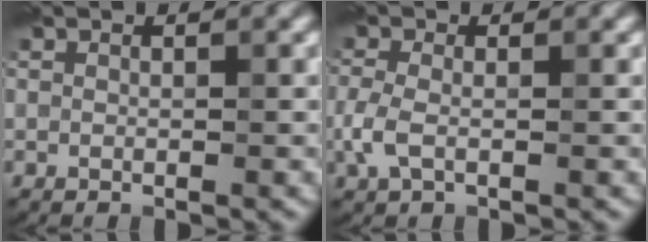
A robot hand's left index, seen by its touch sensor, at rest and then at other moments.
{"total": 2.4, "force": [-0.5, 1.4, 1.9], "torque": [-0.051, 0.000, -0.015]}